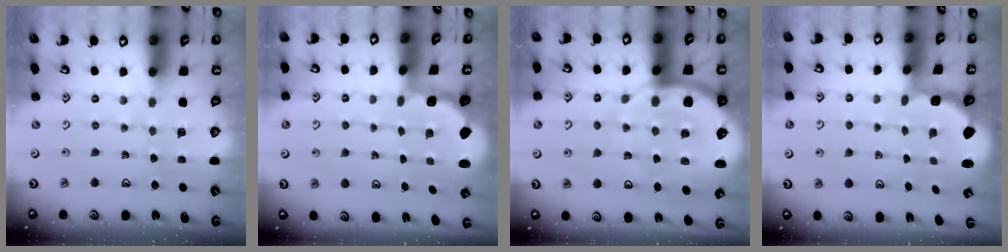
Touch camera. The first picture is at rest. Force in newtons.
{"total": 2.0, "press": 1.8, "slide": 0.7}
{"total": 13.5, "press": 13.4, "slide": 1.6}
{"total": 2.8, "press": 2.2, "slide": 1.7}